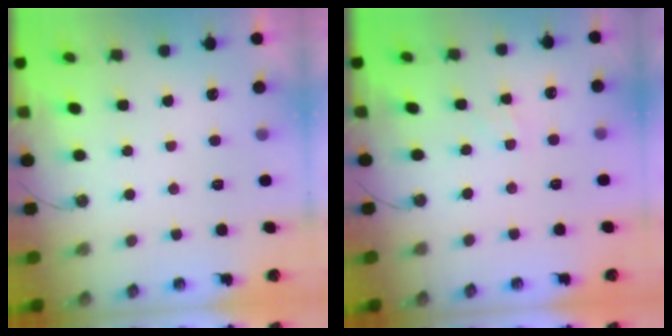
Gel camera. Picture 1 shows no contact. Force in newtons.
{"total": 1.7, "press": 1.7, "slide": 0.3}